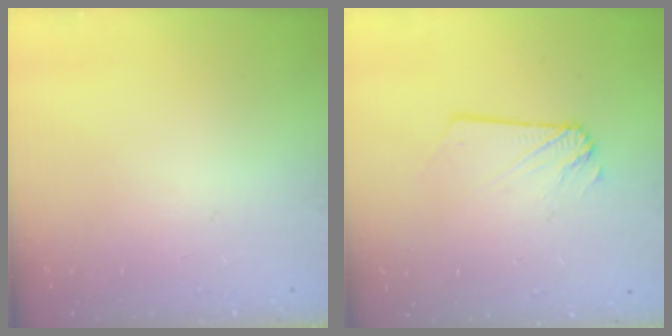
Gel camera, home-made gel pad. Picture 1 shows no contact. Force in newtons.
{"total": 1.2, "press": 1.2, "slide": 0.1}